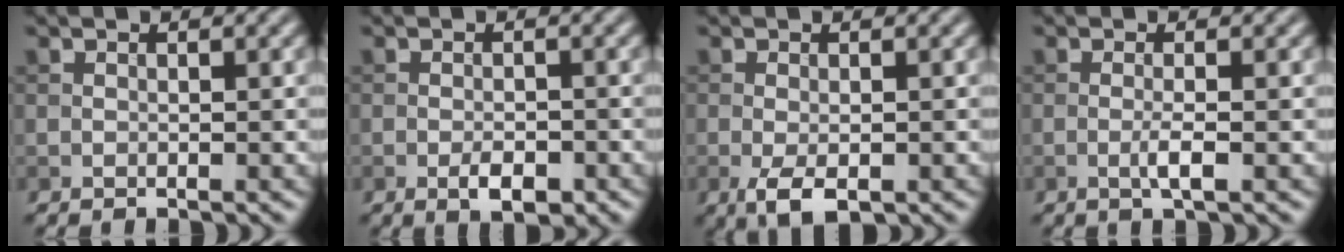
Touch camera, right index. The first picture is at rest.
{"total": 2.6, "force": [-1.2, 1.1, 2.0], "torque": [-0.034, -0.002, -0.019]}
{"total": 3.1, "force": [-1.3, 1.3, 2.5], "torque": [-0.050, -0.009, -0.021]}
{"total": 1.8, "force": [-0.5, 0.2, 1.7], "torque": [-0.035, -0.001, -0.013]}